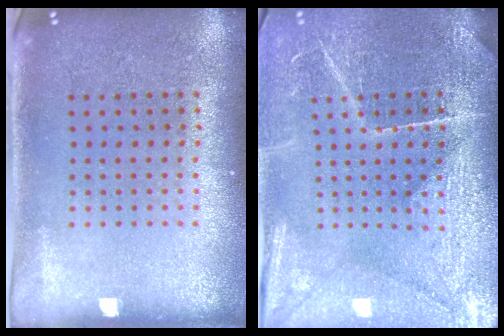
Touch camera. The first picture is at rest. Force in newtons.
{"total": 4.0, "press": 3.8, "slide": 1.3}